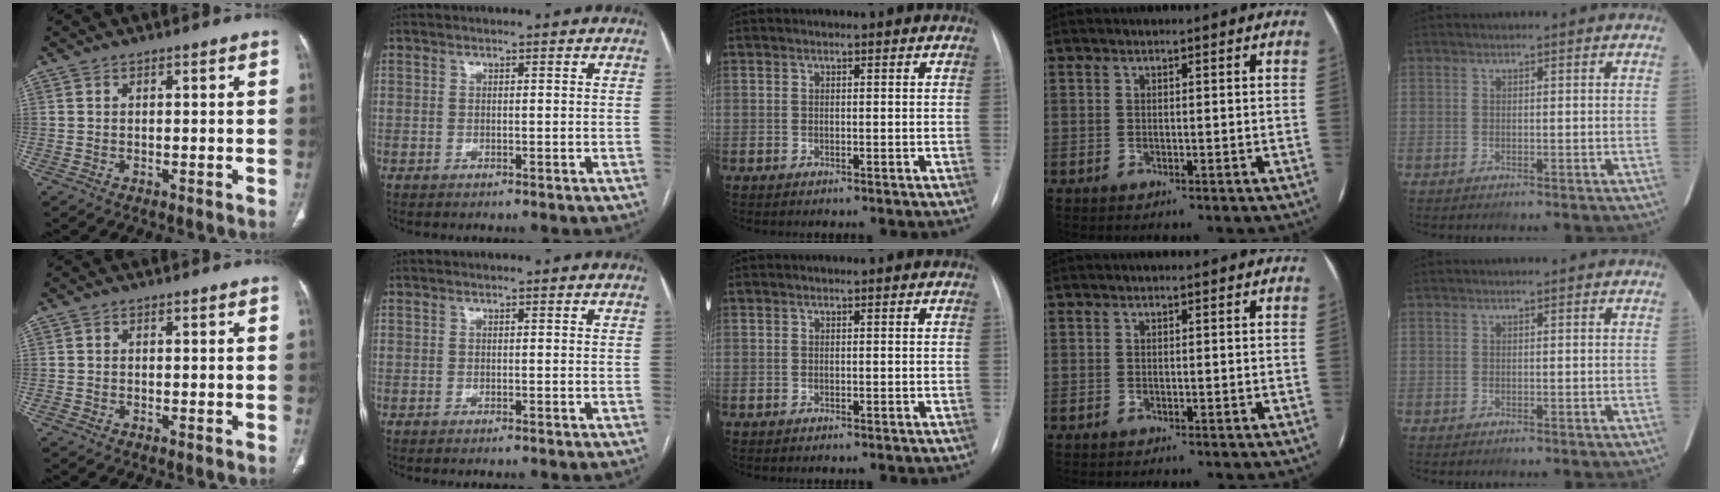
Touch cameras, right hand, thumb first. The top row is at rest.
{"thumb": {"total": 0.7, "force": [-0.4, 0.4, 0.5], "torque": [-0.008, -0.002, -0.007]}}